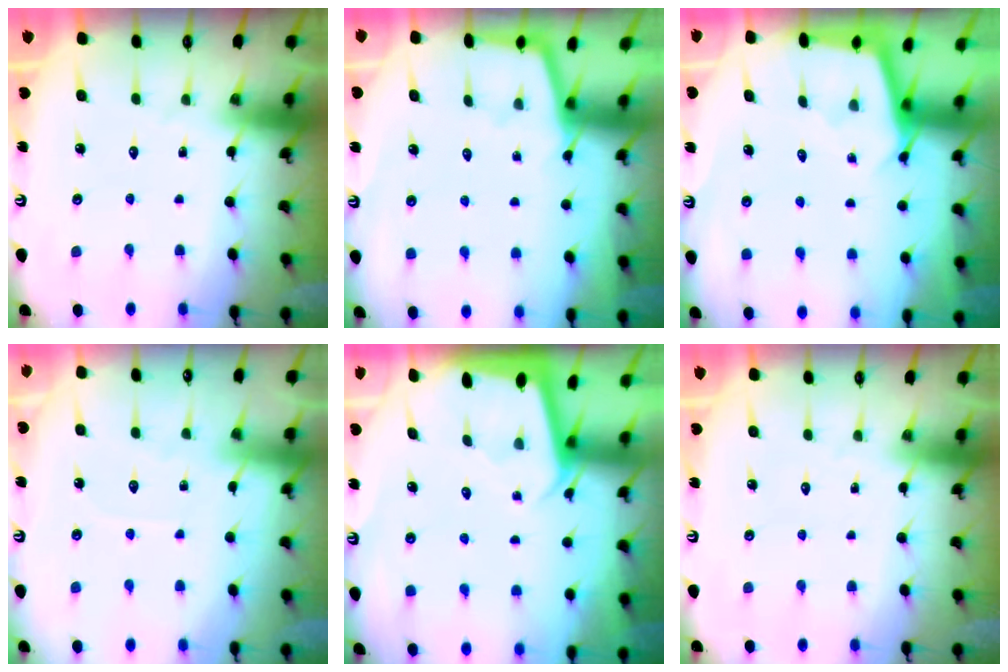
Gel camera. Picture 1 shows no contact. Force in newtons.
{"total": 2.1, "press": 2.1, "slide": 0.4}
{"total": 2.3, "press": 2.3, "slide": 0.2}
{"total": 2.1, "press": 2.1, "slide": 0.4}
{"total": 2.0, "press": 2.0, "slide": 0.1}
{"total": 0.0}